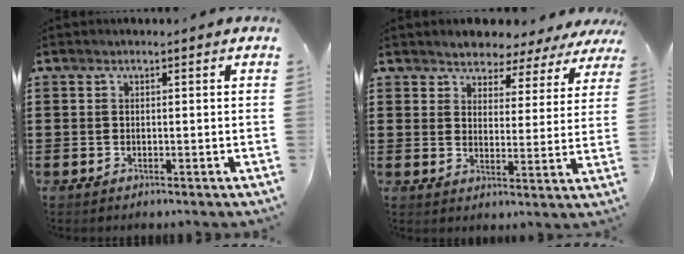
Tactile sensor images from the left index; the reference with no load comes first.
{"total": 4.0, "force": [3.9, 0.9, -0.3], "torque": [-0.020, -0.024, 0.065]}